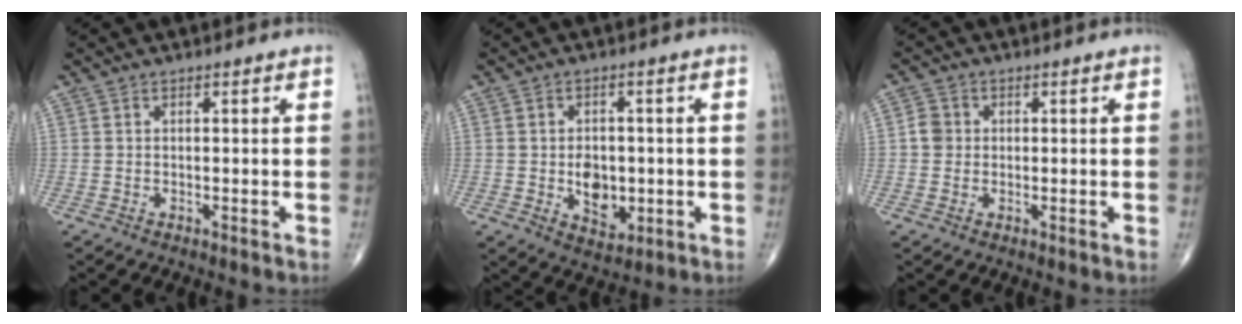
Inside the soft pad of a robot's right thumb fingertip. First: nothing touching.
{"total": 7.4, "force": [-0.8, 5.2, 5.2], "torque": [-0.052, -0.003, -0.003]}
{"total": 3.1, "force": [0.1, 2.8, 1.2], "torque": [-0.008, 0.007, -0.003]}